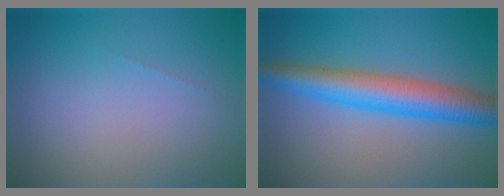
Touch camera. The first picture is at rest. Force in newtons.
{"total": 6.3, "press": 6.3, "slide": 0.1}